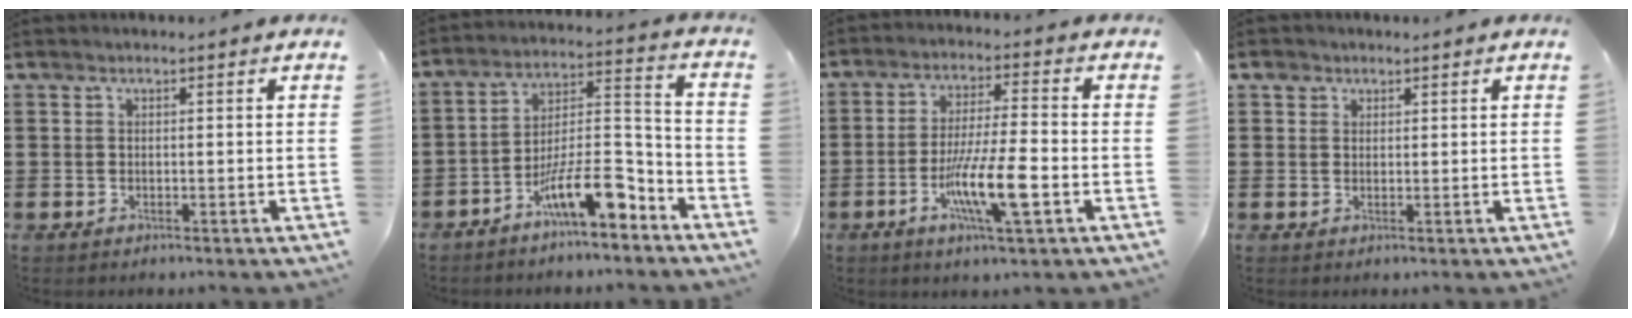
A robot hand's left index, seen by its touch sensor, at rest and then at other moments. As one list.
[{"total": 11.4, "force": [-7.8, 3.0, 7.7], "torque": [-0.143, 0.019, -0.147]}, {"total": 10.1, "force": [-3.5, 1.5, 9.3], "torque": [-0.181, -0.009, -0.068]}, {"total": 2.3, "force": [1.4, 1.7, 0.5], "torque": [-0.009, 0.005, 0.023]}]